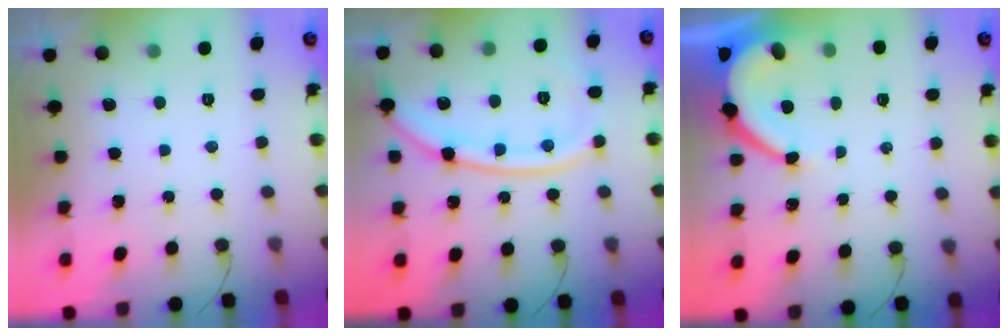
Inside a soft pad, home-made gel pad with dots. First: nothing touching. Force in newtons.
{"total": 14.4, "press": 14.4, "slide": 1.0}
{"total": 5.6, "press": 5.6, "slide": 0.5}